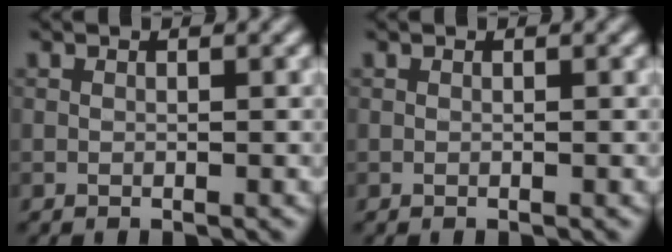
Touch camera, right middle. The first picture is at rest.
{"total": 0.0}